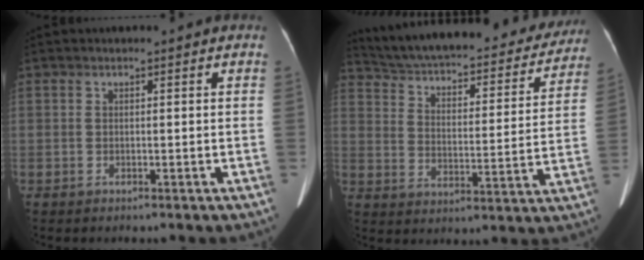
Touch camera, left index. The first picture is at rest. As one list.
[{"total": 28.3, "force": [25.3, 6.9, 10.4], "torque": [-0.174, -0.023, 0.330]}]